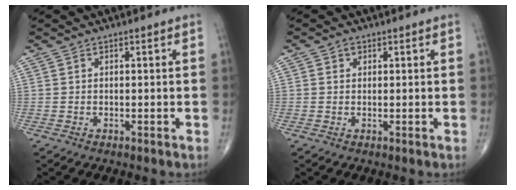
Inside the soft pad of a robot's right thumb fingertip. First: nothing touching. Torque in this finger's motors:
{"motor_torque": [-0.33, 0.19, -0.04, 0.07, 0.00]}